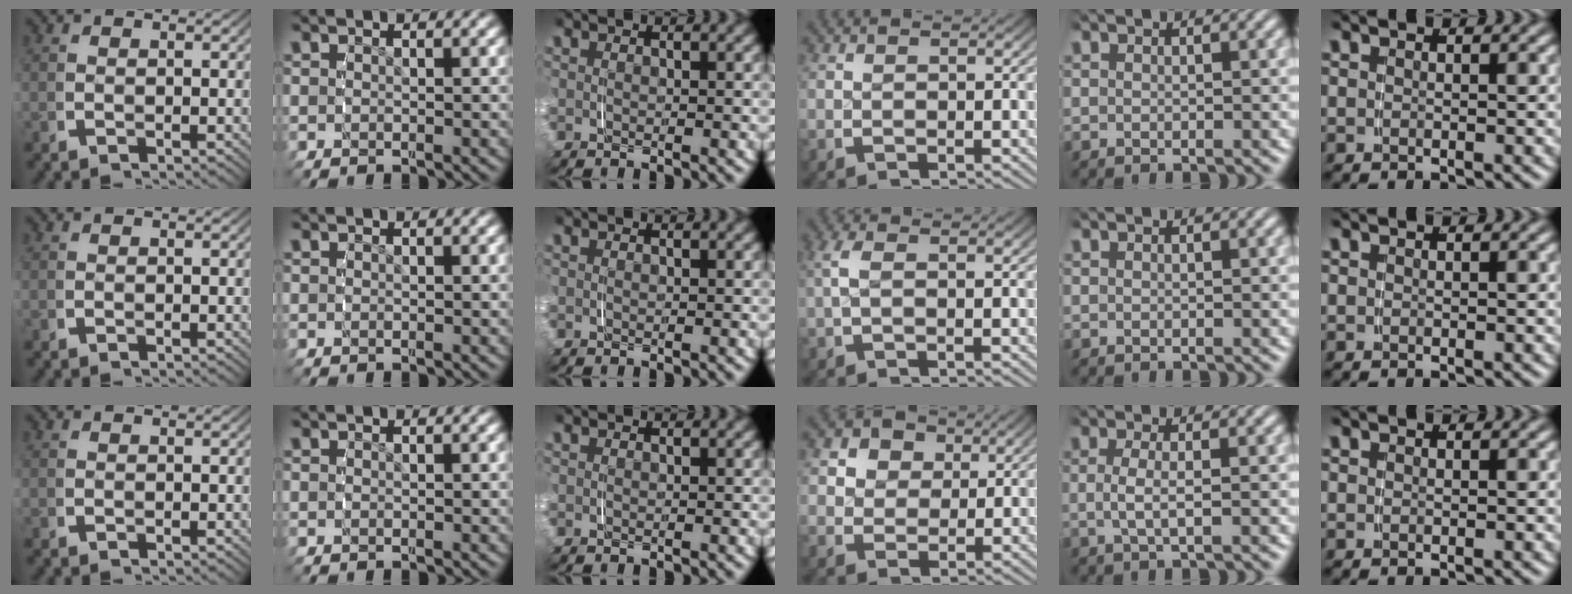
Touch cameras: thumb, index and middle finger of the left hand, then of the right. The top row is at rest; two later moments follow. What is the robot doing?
{"motion": "grasp_and_lifting", "object": "pen bag"}